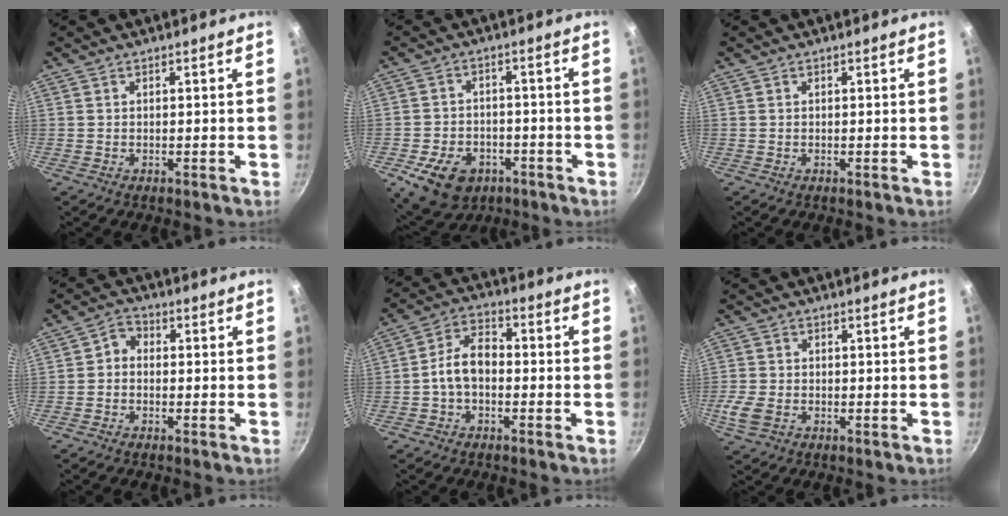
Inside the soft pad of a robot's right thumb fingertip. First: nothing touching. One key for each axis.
{"total": 12.3, "fx": -5.4, "fy": 8.8, "fz": 6.8, "tx": -0.097, "ty": 0.023, "tz": -0.074}
{"total": 0.0}
{"total": 2.8, "fx": -0.8, "fy": 2.2, "fz": 1.5, "tx": -0.024, "ty": 0.017, "tz": -0.026}
{"total": 7.2, "fx": -1.4, "fy": 4.6, "fz": 5.4, "tx": -0.082, "ty": 0.036, "tz": -0.036}
{"total": 4.7, "fx": -1.7, "fy": 3.2, "fz": 3.0, "tx": -0.071, "ty": 0.000, "tz": -0.031}